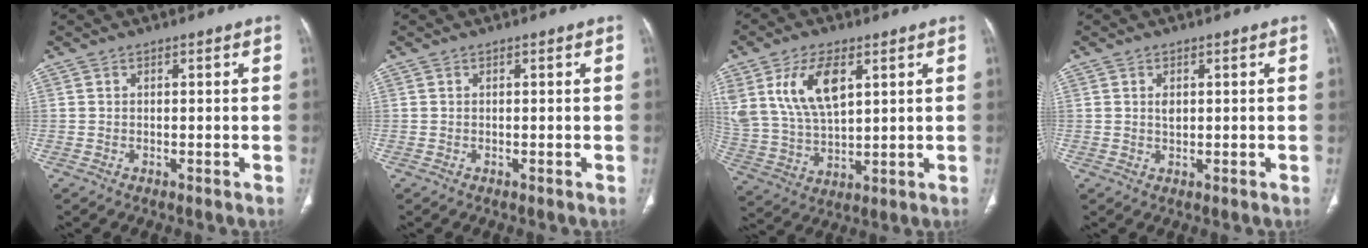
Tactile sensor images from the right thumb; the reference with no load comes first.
{"total": 0.0}
{"total": 13.9, "force": [5.7, 7.1, 10.4], "torque": [-0.199, -0.015, 0.124]}
{"total": 1.6, "force": [0.5, 1.0, 1.1], "torque": [-0.015, -0.002, 0.010]}